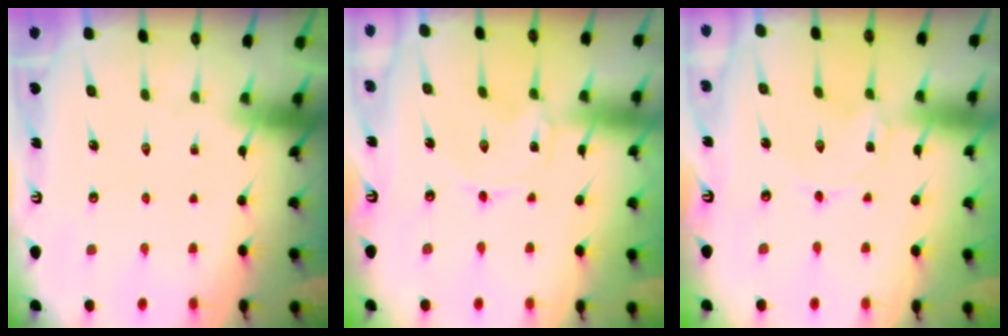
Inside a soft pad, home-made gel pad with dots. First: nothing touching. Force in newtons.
{"total": 0.0}
{"total": 0.0}